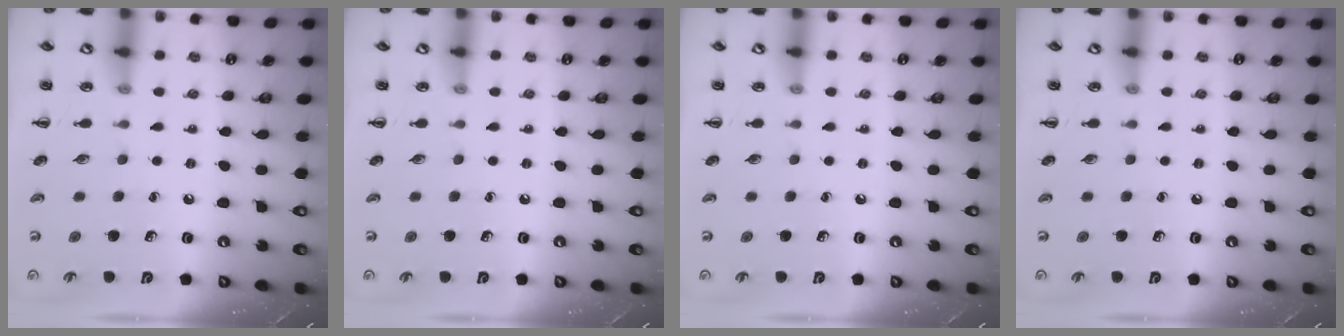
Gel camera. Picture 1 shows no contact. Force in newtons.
{"total": 0.0}
{"total": 0.0}
{"total": 0.0}